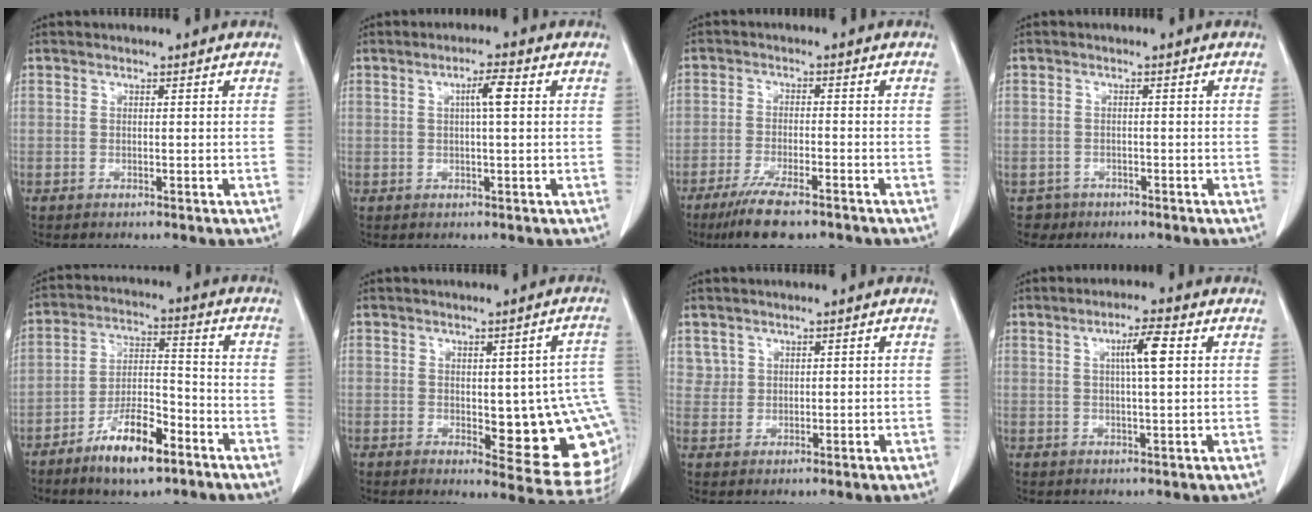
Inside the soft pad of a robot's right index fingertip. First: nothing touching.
{"total": 3.3, "force": [0.7, 0.1, 3.2], "torque": [-0.054, 0.004, 0.011]}
{"total": 8.5, "force": [-6.2, 1.6, 5.6], "torque": [-0.095, -0.018, -0.097]}
{"total": 2.4, "force": [-1.2, 2.0, -0.5], "torque": [0.008, 0.011, -0.020]}
{"total": 10.6, "force": [-6.7, 3.3, 7.5], "torque": [-0.141, 0.003, -0.117]}
{"total": 15.3, "force": [-1.0, 4.9, 14.5], "torque": [-0.123, 0.007, 0.004]}
{"total": 2.3, "force": [1.4, 1.8, 0.0], "torque": [0.010, 0.005, 0.023]}
{"total": 4.7, "force": [1.2, 0.2, 4.5], "torque": [-0.078, 0.003, 0.020]}